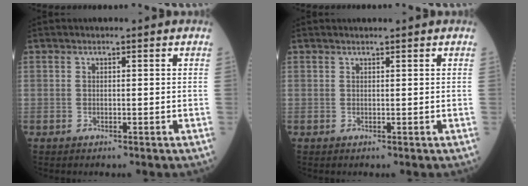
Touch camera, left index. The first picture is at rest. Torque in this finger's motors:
{"motor_torque": [-0.15, 0.14, -0.05, 0.00]}